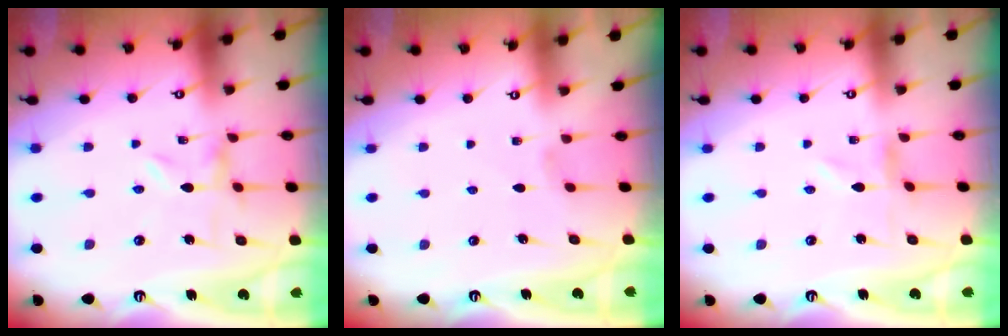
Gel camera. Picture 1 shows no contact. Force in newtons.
{"total": 1.0, "press": 0.9, "slide": 0.4}
{"total": 0.8, "press": 0.8, "slide": 0.2}